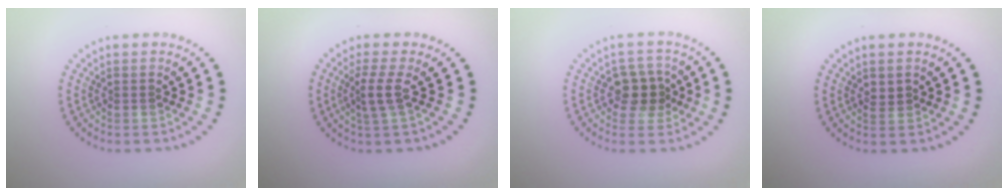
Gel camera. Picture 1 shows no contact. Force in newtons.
{"total": 2.2, "press": 1.5, "slide": 1.6}
{"total": 3.0, "press": 2.8, "slide": 1.0}
{"total": 0.9, "press": 0.8, "slide": 0.4}